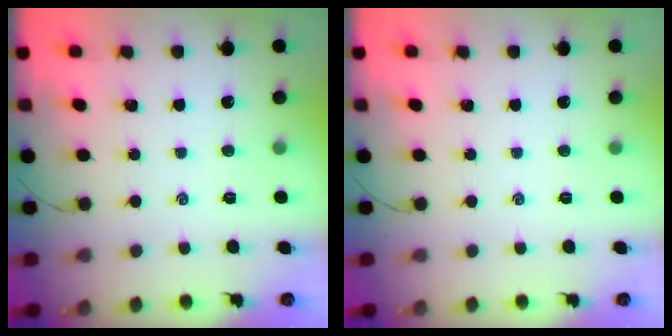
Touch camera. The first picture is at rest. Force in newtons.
{"total": 0.0}